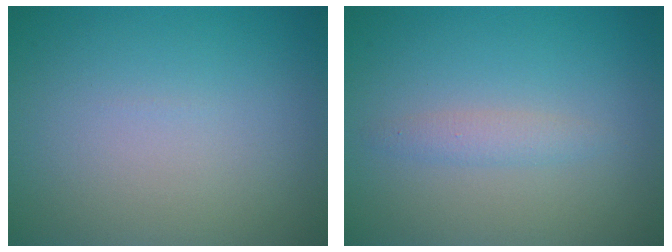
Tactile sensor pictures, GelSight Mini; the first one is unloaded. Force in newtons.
{"total": 1.4, "press": 1.4, "slide": 0.0}